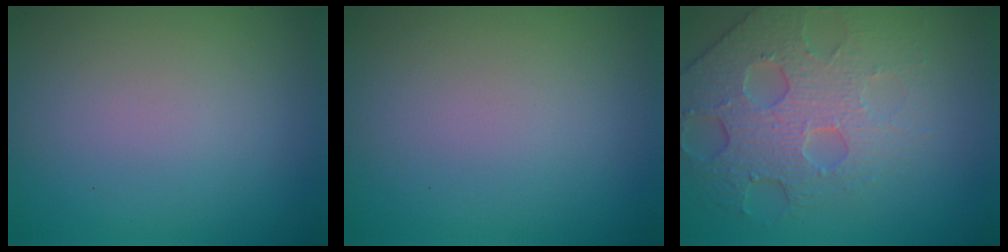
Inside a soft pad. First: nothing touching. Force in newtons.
{"total": 0.0}
{"total": 5.2, "press": 4.6, "slide": 2.3}